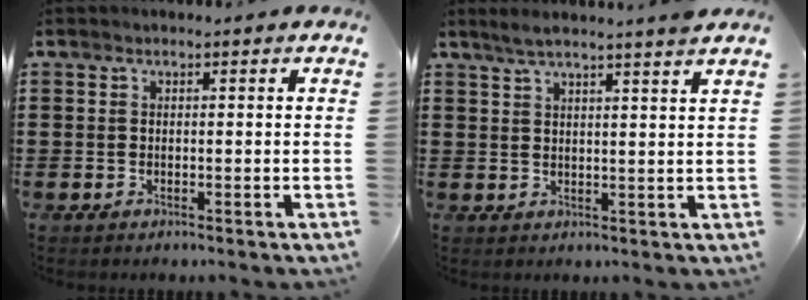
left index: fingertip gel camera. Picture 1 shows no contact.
{"total": 3.7, "force": [3.2, -0.7, 1.8], "torque": [-0.044, -0.005, 0.057]}